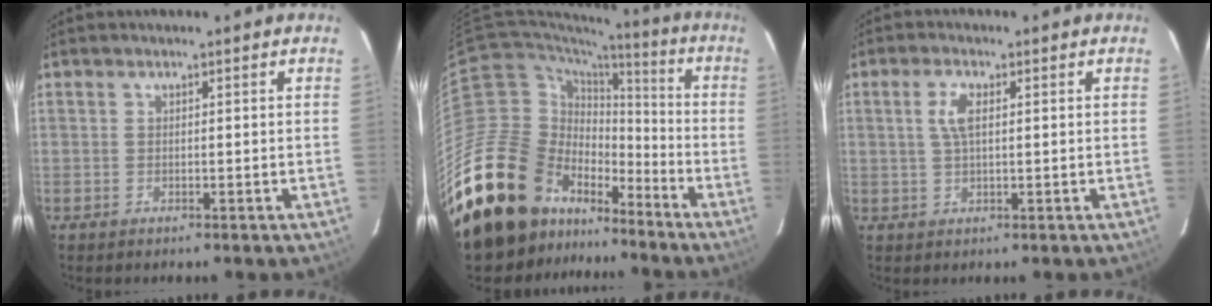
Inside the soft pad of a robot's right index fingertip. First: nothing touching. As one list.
[{"total": 31.0, "force": [-19.0, 18.6, 15.9], "torque": [-0.338, 0.006, -0.296]}, {"total": 3.6, "force": [0.8, 1.5, 3.2], "torque": [-0.066, 0.005, 0.018]}]